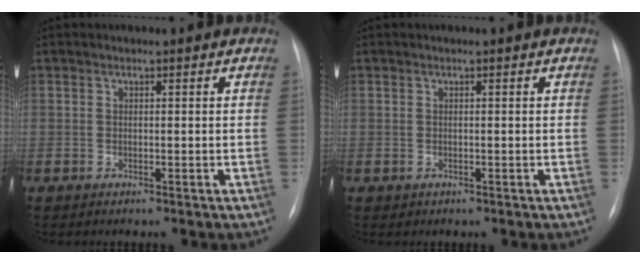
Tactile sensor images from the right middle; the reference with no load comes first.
{"total": 0.0}